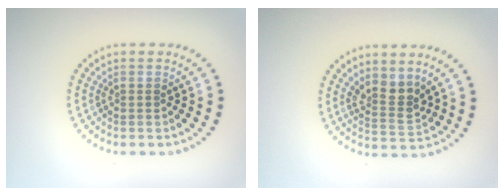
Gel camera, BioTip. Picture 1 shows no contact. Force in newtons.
{"total": 2.7, "press": 2.2, "slide": 1.5}